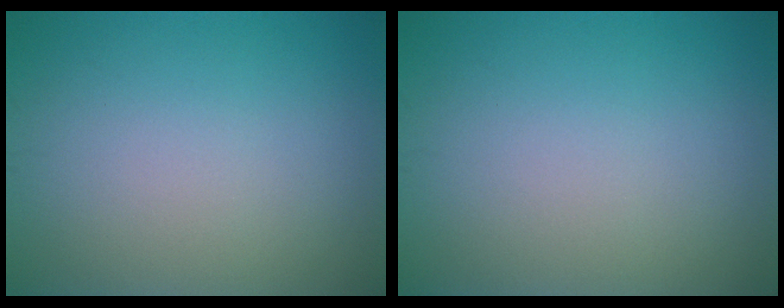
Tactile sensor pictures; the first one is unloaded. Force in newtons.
{"total": 0.0}